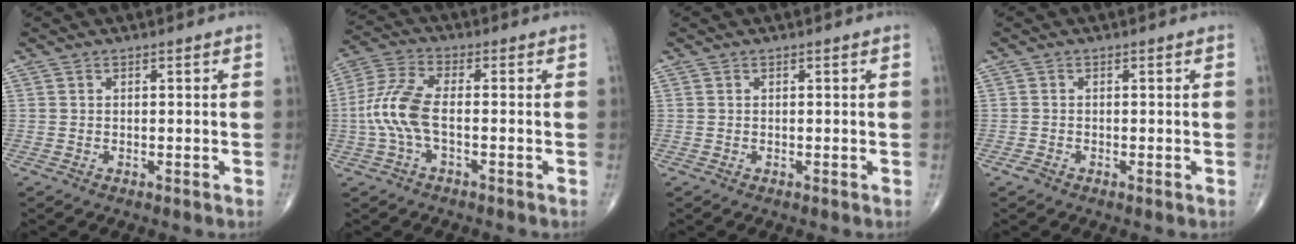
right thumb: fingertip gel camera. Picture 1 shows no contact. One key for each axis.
{"total": 8.7, "fx": -1.4, "fy": 3.4, "fz": 7.9, "tx": -0.199, "ty": 0.023, "tz": -0.034}
{"total": 0.0}
{"total": 1.0, "fx": -0.6, "fy": 0.5, "fz": 0.7, "tx": -0.017, "ty": -0.001, "tz": -0.014}